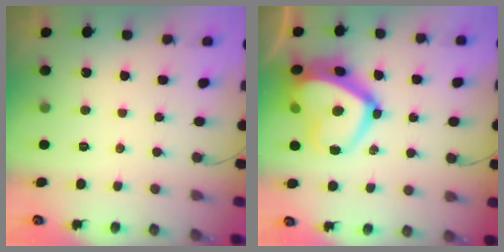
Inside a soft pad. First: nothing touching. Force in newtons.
{"total": 21.1, "press": 21.0, "slide": 2.1}